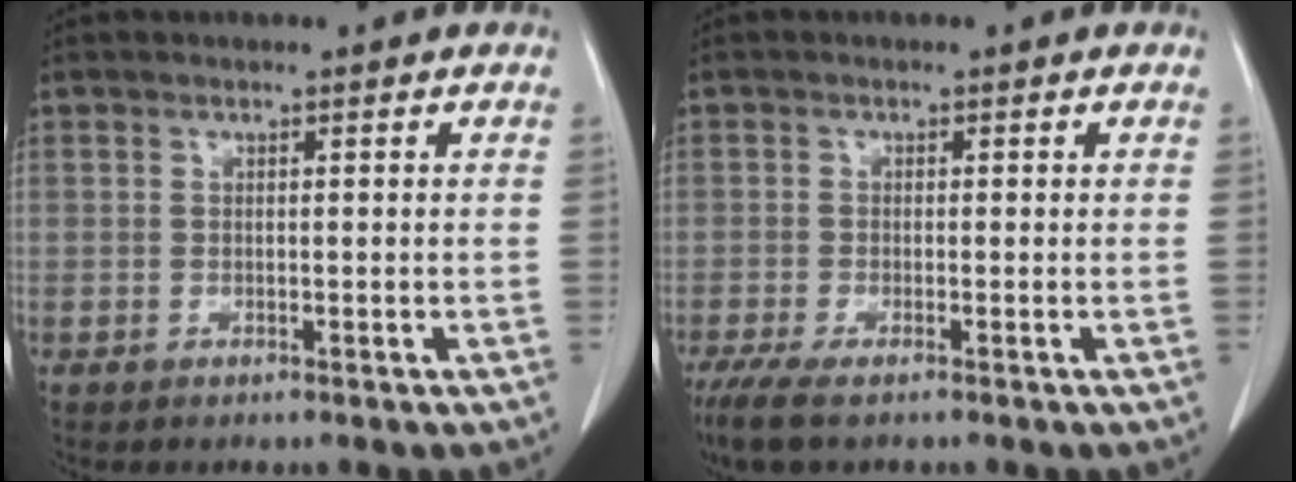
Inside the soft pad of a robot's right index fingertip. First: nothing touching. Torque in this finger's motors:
{"motor_torque": [0.44, -0.40, 0.15, 0.06]}